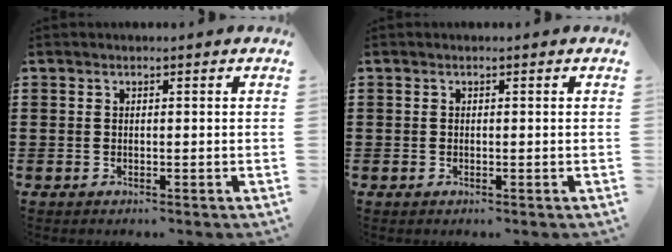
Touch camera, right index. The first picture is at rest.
{"total": 0.0}